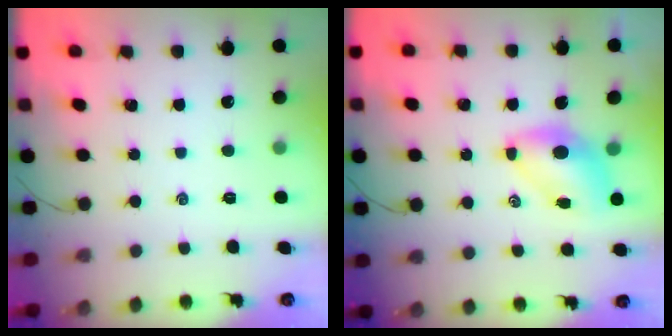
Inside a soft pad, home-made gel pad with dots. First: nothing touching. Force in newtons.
{"total": 6.7, "press": 6.6, "slide": 1.0}